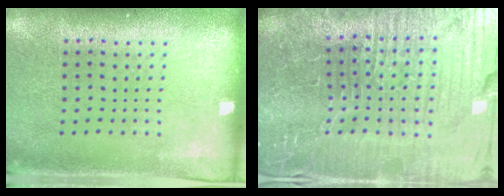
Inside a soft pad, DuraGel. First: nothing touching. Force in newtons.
{"total": 6.9, "press": 6.3, "slide": 2.9}